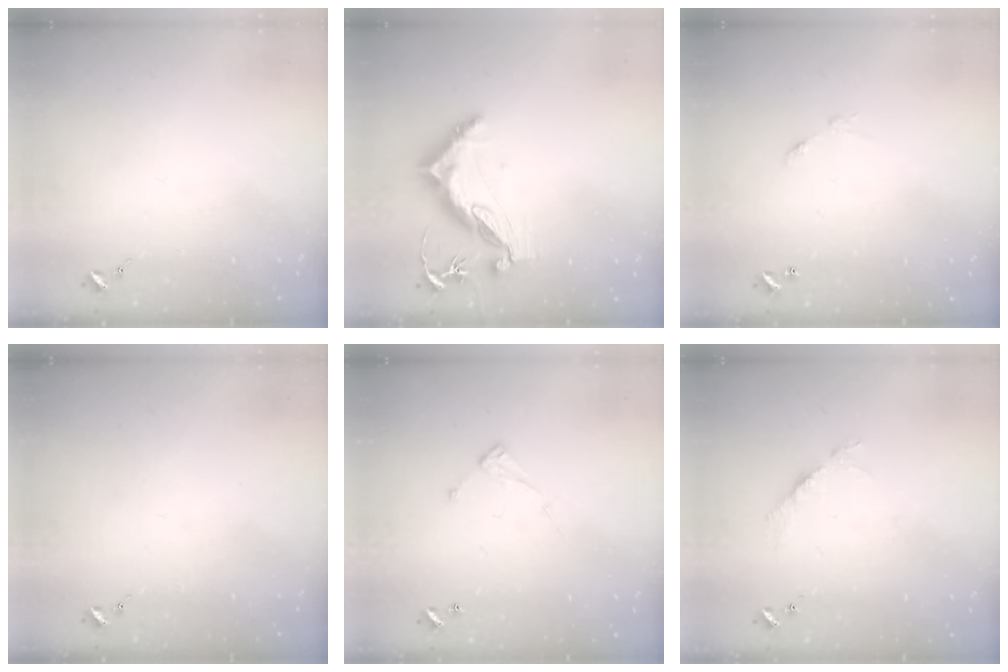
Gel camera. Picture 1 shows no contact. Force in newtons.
{"total": 10.7, "press": 10.6, "slide": 1.2}
{"total": 5.6, "press": 5.5, "slide": 0.6}
{"total": 0.0}
{"total": 6.6, "press": 6.6, "slide": 0.1}
{"total": 3.9, "press": 3.8, "slide": 0.5}